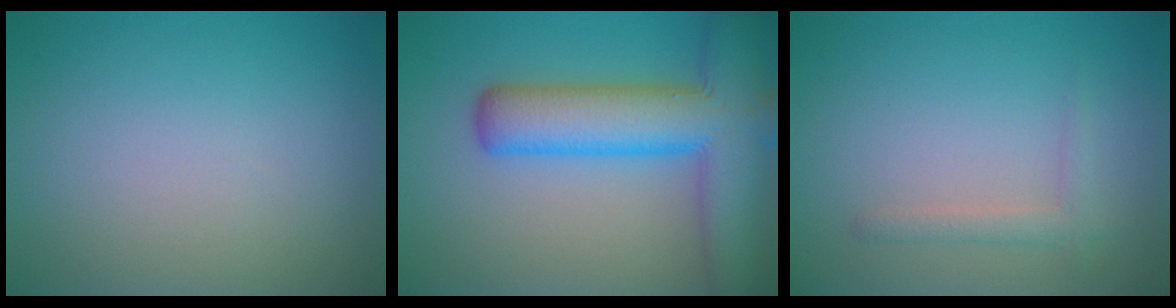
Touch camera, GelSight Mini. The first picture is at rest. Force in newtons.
{"total": 9.3, "press": 9.3, "slide": 0.5}
{"total": 1.4, "press": 1.4, "slide": 0.1}